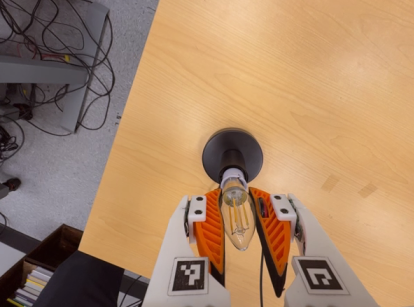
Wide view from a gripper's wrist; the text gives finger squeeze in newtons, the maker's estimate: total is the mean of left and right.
{"total": 22.1, "left": 23.3, "right": 20.8}